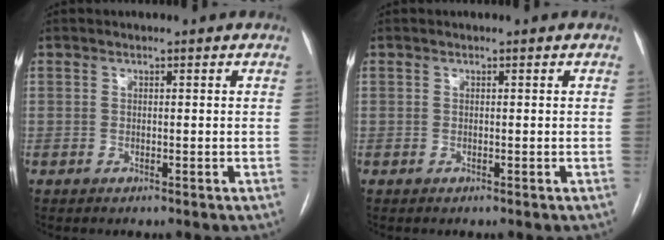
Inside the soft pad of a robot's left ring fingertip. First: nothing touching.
{"total": 0.0}